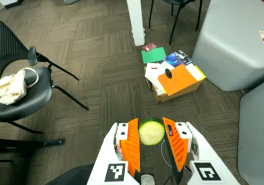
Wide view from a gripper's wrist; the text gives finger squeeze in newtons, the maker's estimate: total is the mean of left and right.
{"total": 9.8, "left": 10.7, "right": 9.0}